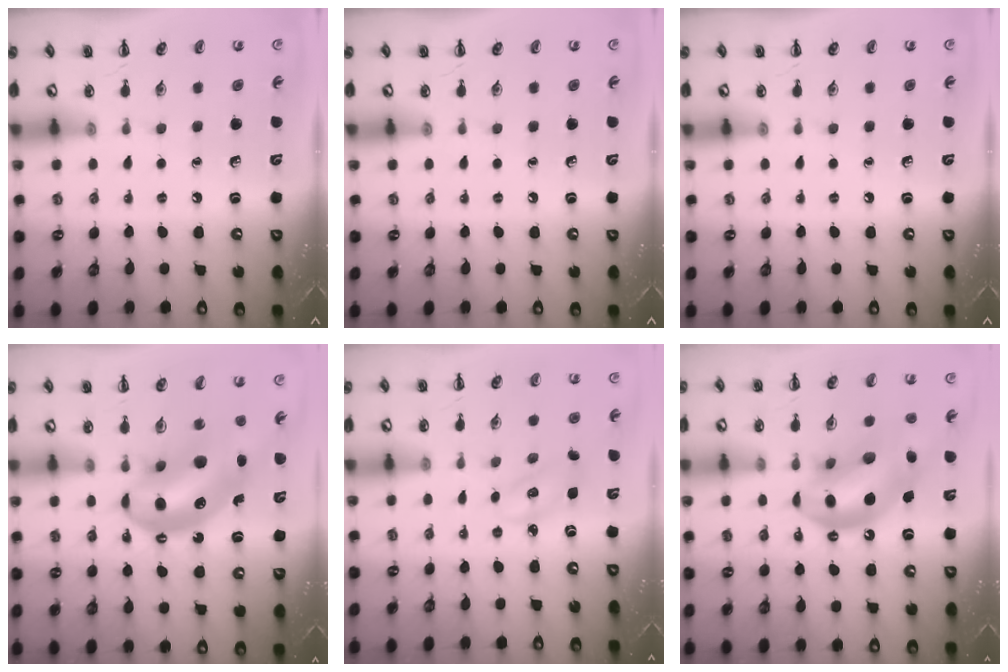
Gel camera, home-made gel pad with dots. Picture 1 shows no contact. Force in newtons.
{"total": 0.0}
{"total": 0.0}
{"total": 13.2, "press": 12.7, "slide": 3.7}
{"total": 2.6, "press": 2.5, "slide": 0.6}
{"total": 16.1, "press": 15.5, "slide": 4.2}